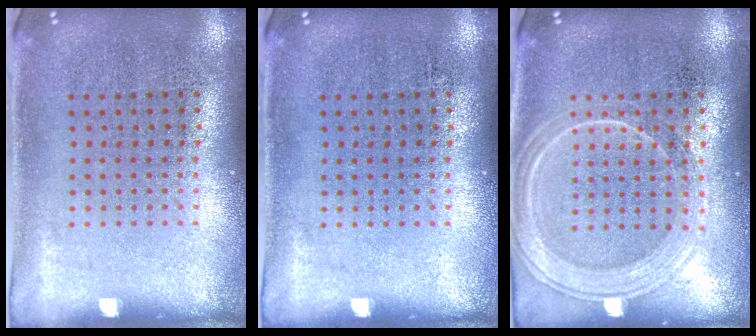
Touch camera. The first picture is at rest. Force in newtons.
{"total": 0.0}
{"total": 2.8, "press": 2.8, "slide": 0.5}